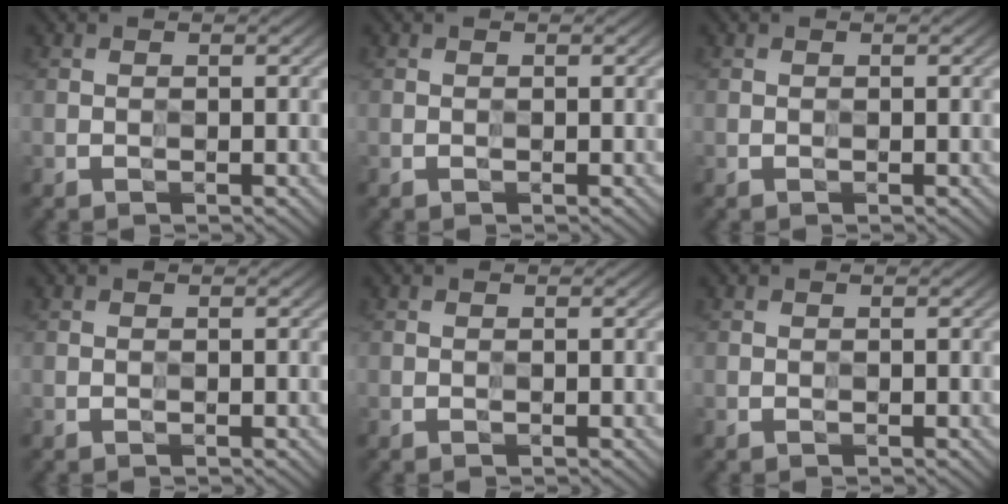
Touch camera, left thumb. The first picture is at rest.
{"total": 0.0}
{"total": 0.0}
{"total": 0.0}
{"total": 0.0}
{"total": 0.0}